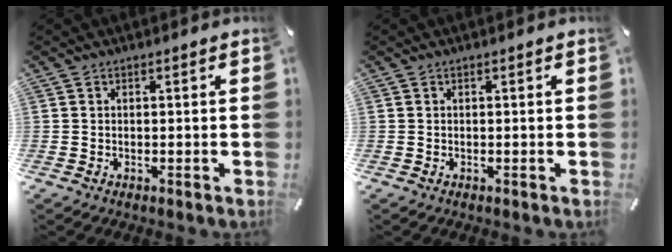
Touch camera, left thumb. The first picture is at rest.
{"total": 0.0}